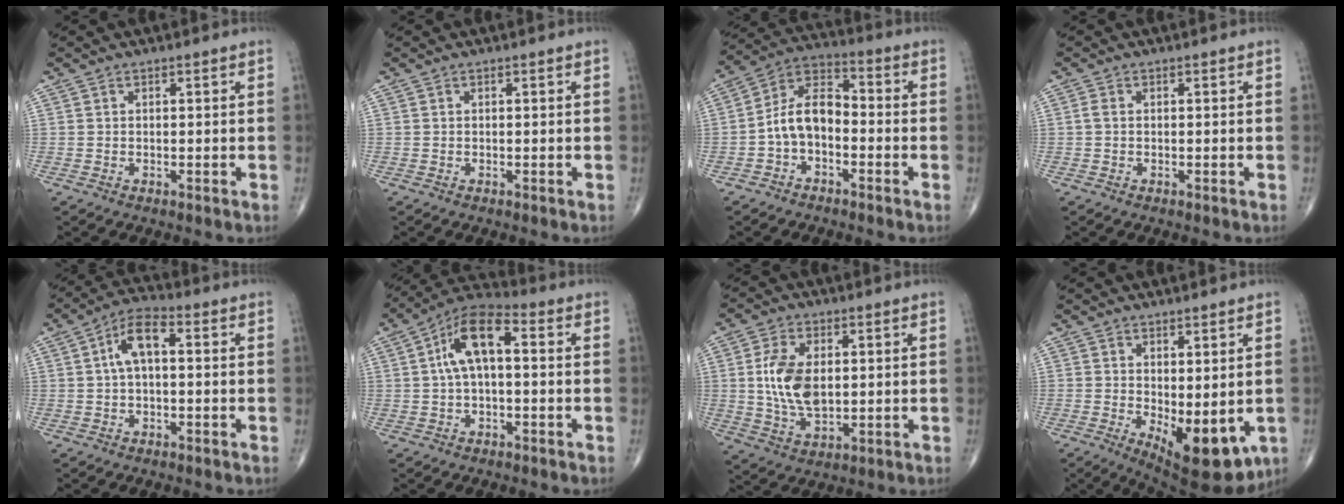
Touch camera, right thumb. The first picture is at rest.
{"total": 0.0}
{"total": 9.5, "force": [-2.3, 5.9, 7.0], "torque": [-0.117, 0.043, -0.057]}
{"total": 1.0, "force": [-0.1, 0.6, 0.8], "torque": [-0.016, 0.000, -0.004]}
{"total": 7.0, "force": [0.7, 3.2, 6.2], "torque": [-0.112, 0.026, 0.003]}
{"total": 10.4, "force": [1.1, 4.7, 9.2], "torque": [-0.166, 0.038, 0.008]}
{"total": 10.5, "force": [1.1, 5.9, 8.6], "torque": [-0.165, -0.009, 0.028]}
{"total": 11.7, "force": [-2.3, 5.1, 10.3], "torque": [-0.127, -0.021, -0.014]}